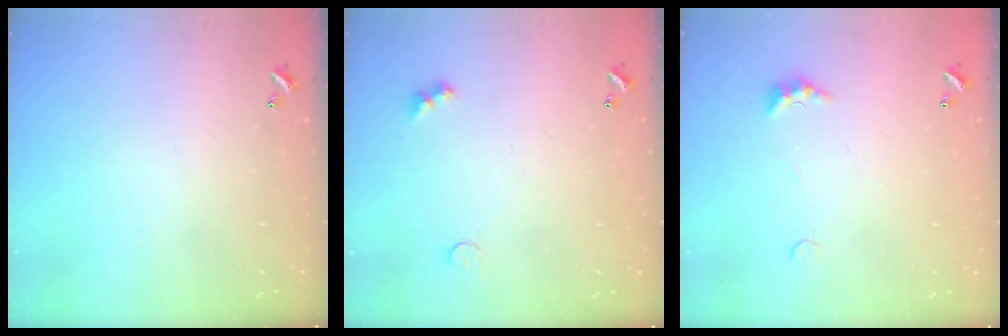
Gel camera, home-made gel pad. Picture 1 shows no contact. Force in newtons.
{"total": 6.5, "press": 6.4, "slide": 1.0}
{"total": 2.2, "press": 2.1, "slide": 0.7}